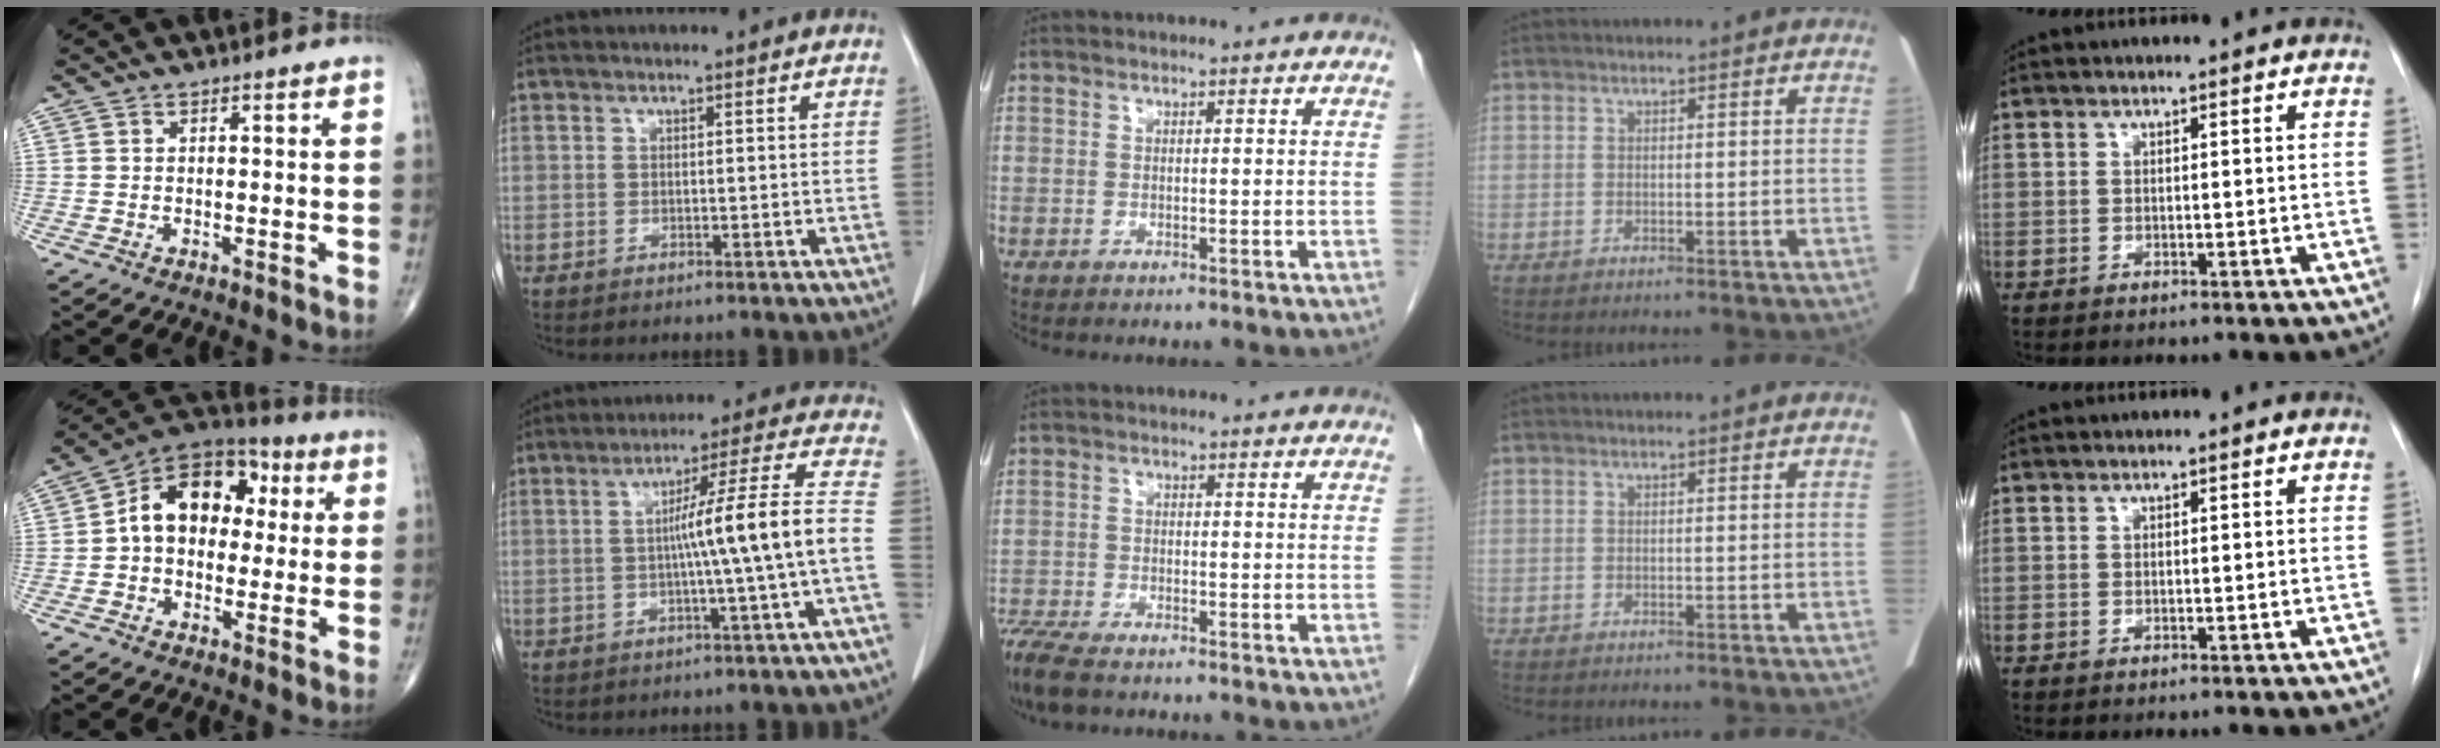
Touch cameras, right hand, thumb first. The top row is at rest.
{"thumb": {"total": 14.9, "force": [1.8, 10.6, 10.3], "torque": [-0.120, 0.036, 0.014]}, "index": {"total": 10.9, "force": [-1.8, -1.7, 10.6], "torque": [-0.158, 0.019, -0.024]}, "middle": {"total": 7.3, "force": [-6.0, 1.7, 3.8], "torque": [-0.078, -0.017, -0.110]}}